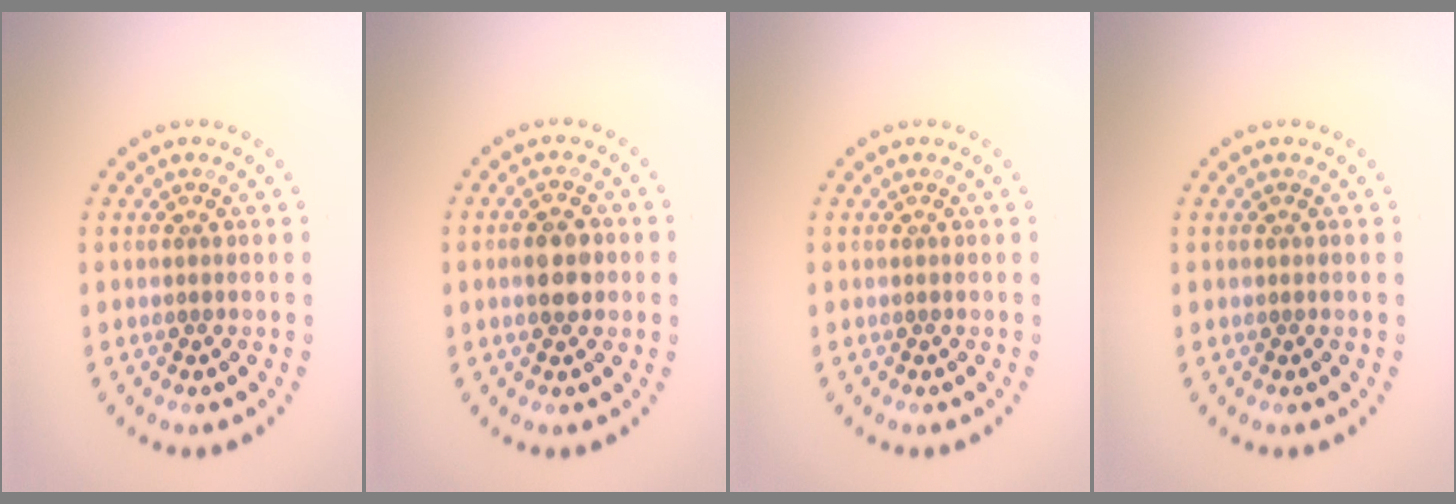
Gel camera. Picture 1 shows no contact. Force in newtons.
{"total": 2.6, "press": 2.6, "slide": 0.2}
{"total": 0.0}
{"total": 0.0}